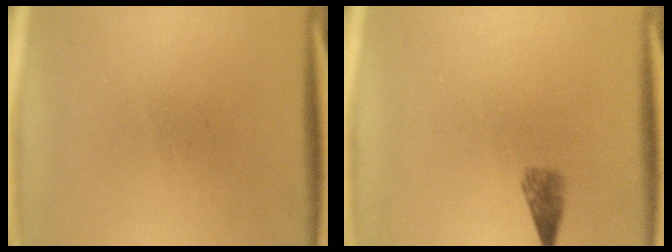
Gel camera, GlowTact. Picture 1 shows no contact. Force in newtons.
{"total": 1.9}